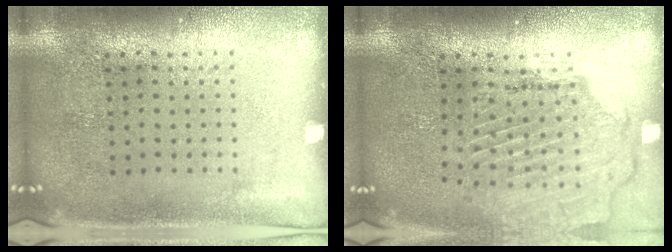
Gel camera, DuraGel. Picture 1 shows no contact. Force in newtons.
{"total": 1.6, "press": 1.6, "slide": 0.2}